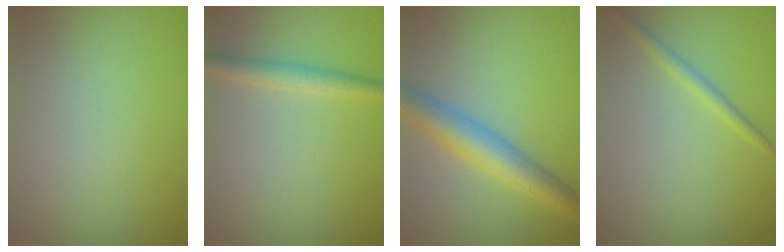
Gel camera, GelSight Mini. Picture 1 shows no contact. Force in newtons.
{"total": 2.4, "press": 2.4, "slide": 0.0}
{"total": 5.6, "press": 5.6, "slide": 0.1}
{"total": 1.3, "press": 1.3, "slide": 0.0}